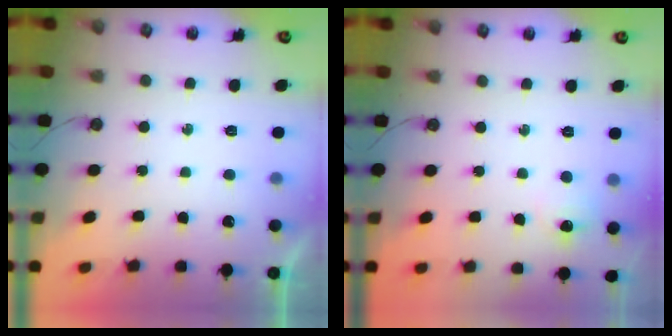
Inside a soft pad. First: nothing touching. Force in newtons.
{"total": 6.0, "press": 5.9, "slide": 0.9}